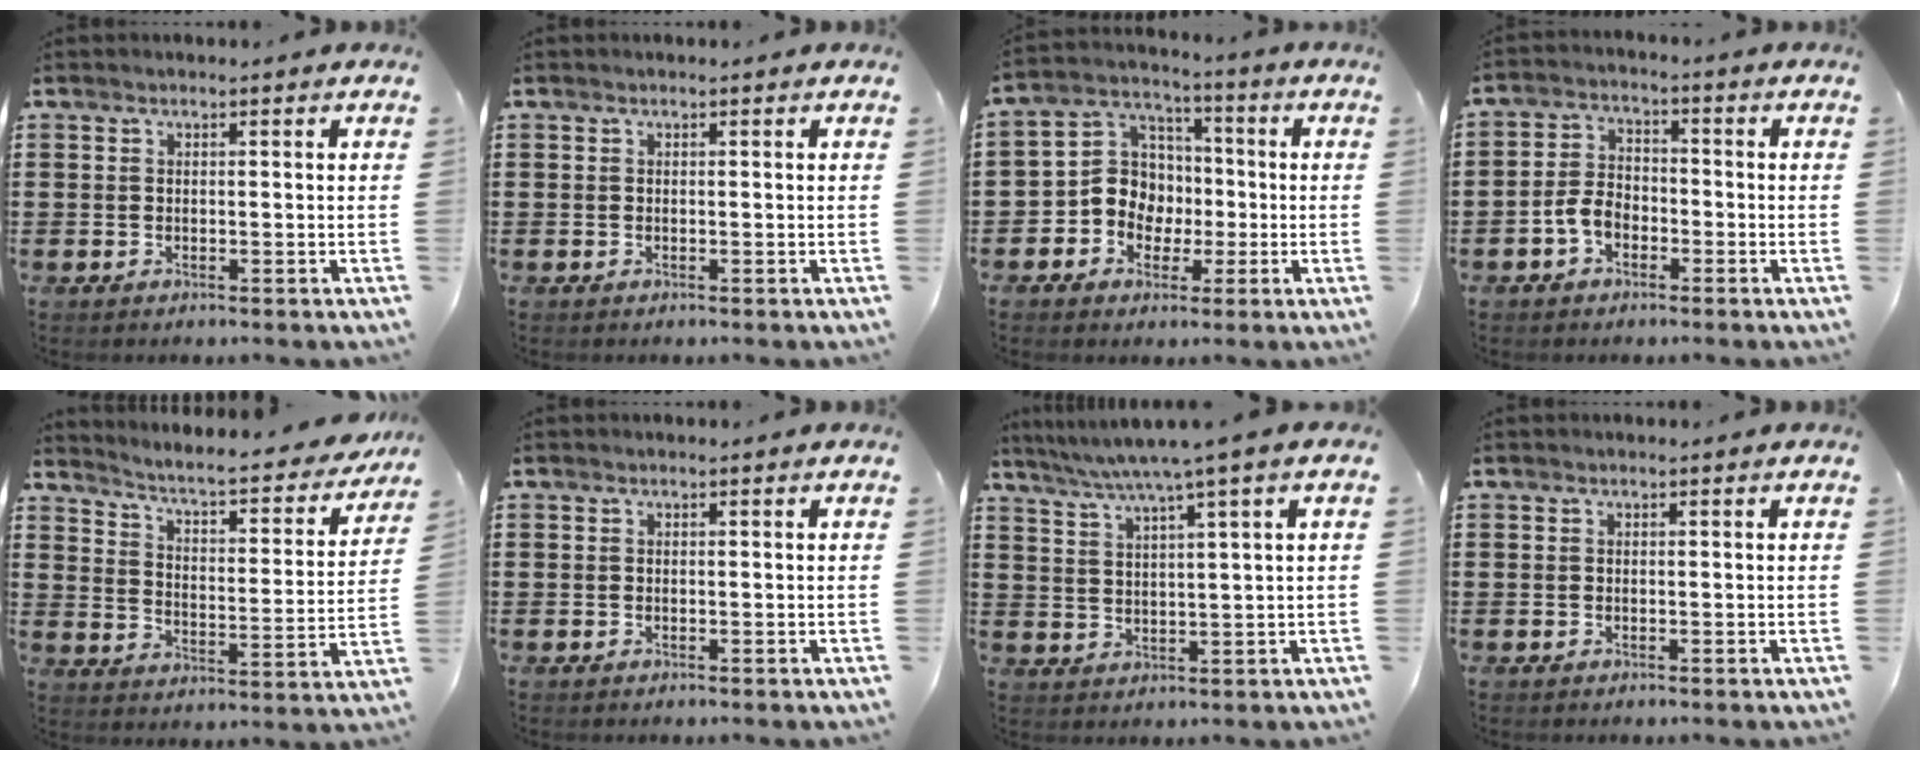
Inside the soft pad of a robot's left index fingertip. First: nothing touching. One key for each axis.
{"total": 0.0}
{"total": 7.9, "fx": -1.2, "fy": 7.3, "fz": 2.8, "tx": -0.094, "ty": 0.009, "tz": -0.026}
{"total": 4.4, "fx": -2.2, "fy": 2.7, "fz": 2.7, "tx": -0.070, "ty": 0.004, "tz": -0.047}
{"total": 4.4, "fx": 3.8, "fy": 0.0, "fz": 2.2, "tx": -0.064, "ty": -0.037, "tz": 0.051}
{"total": 0.0}
{"total": 5.4, "fx": 3.8, "fy": -0.6, "fz": 3.8, "tx": -0.084, "ty": -0.016, "tz": 0.059}
{"total": 0.0}